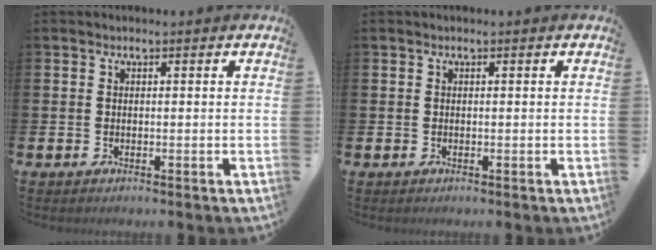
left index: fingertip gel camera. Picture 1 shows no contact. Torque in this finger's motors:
{"motor_torque": [0.71, -1.43, -0.03, 0.00]}